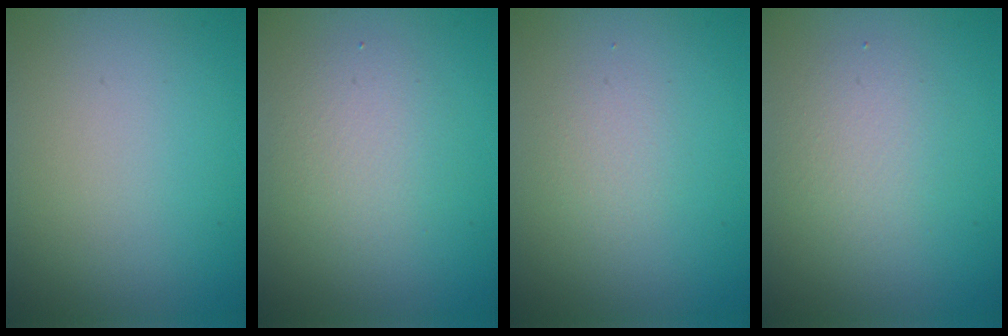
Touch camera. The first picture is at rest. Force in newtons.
{"total": 2.6, "press": 2.6, "slide": 0.1}
{"total": 1.3, "press": 1.3, "slide": 0.0}
{"total": 2.5, "press": 2.5, "slide": 0.1}